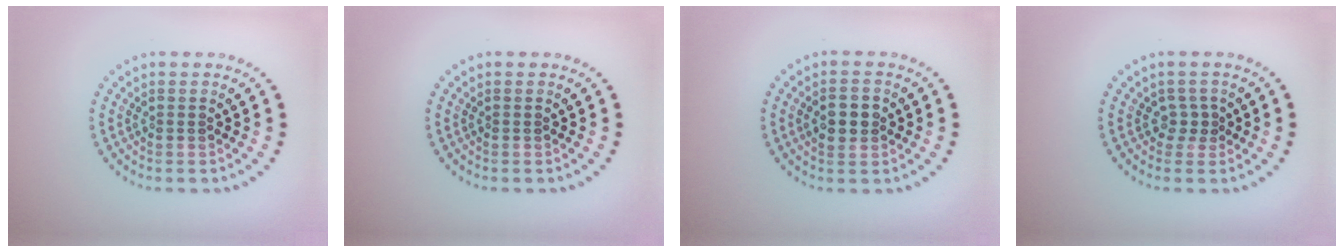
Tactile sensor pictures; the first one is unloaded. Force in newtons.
{"total": 0.0}
{"total": 2.9, "press": 2.9, "slide": 0.1}
{"total": 1.4, "press": 0.9, "slide": 1.0}